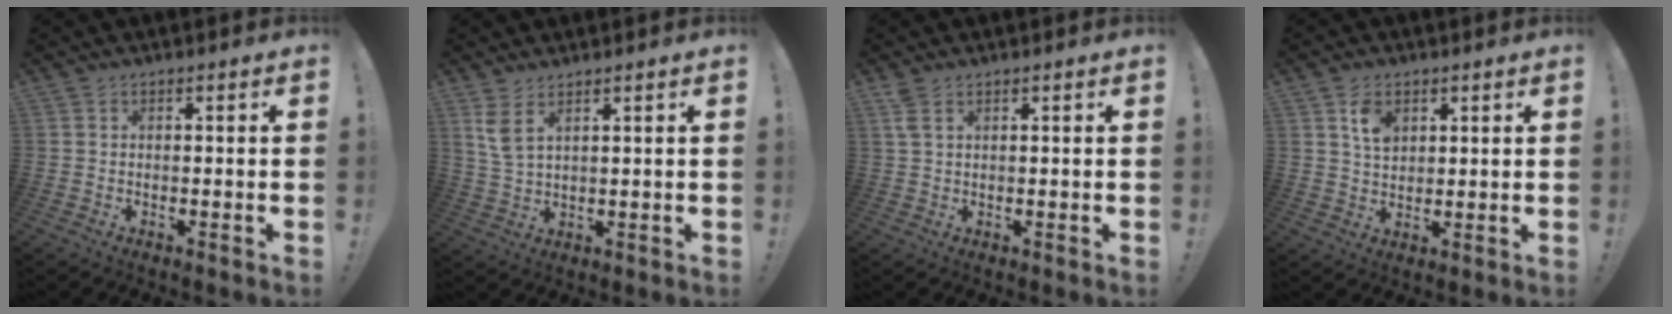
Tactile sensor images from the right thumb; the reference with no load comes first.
{"total": 5.2, "force": [3.3, 1.5, 3.7], "torque": [-0.070, -0.019, 0.060]}
{"total": 3.4, "force": [2.2, 1.2, 2.4], "torque": [-0.042, -0.009, 0.040]}
{"total": 6.5, "force": [3.1, 4.5, 3.5], "torque": [-0.046, -0.011, 0.054]}